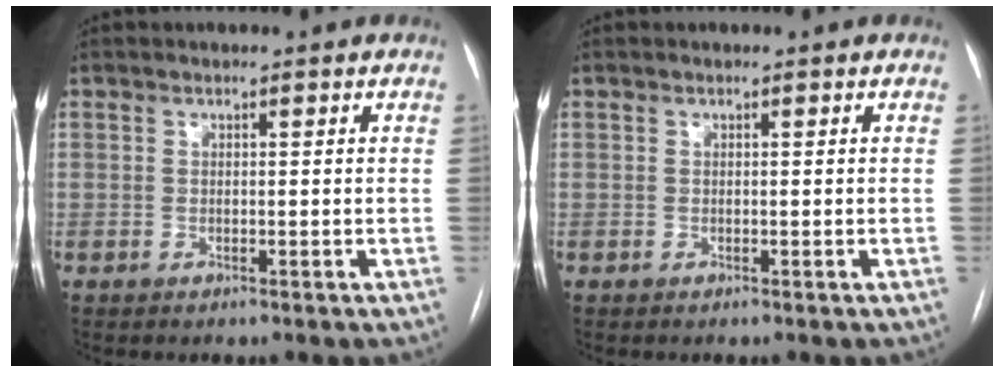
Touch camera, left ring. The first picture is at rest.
{"total": 0.0}